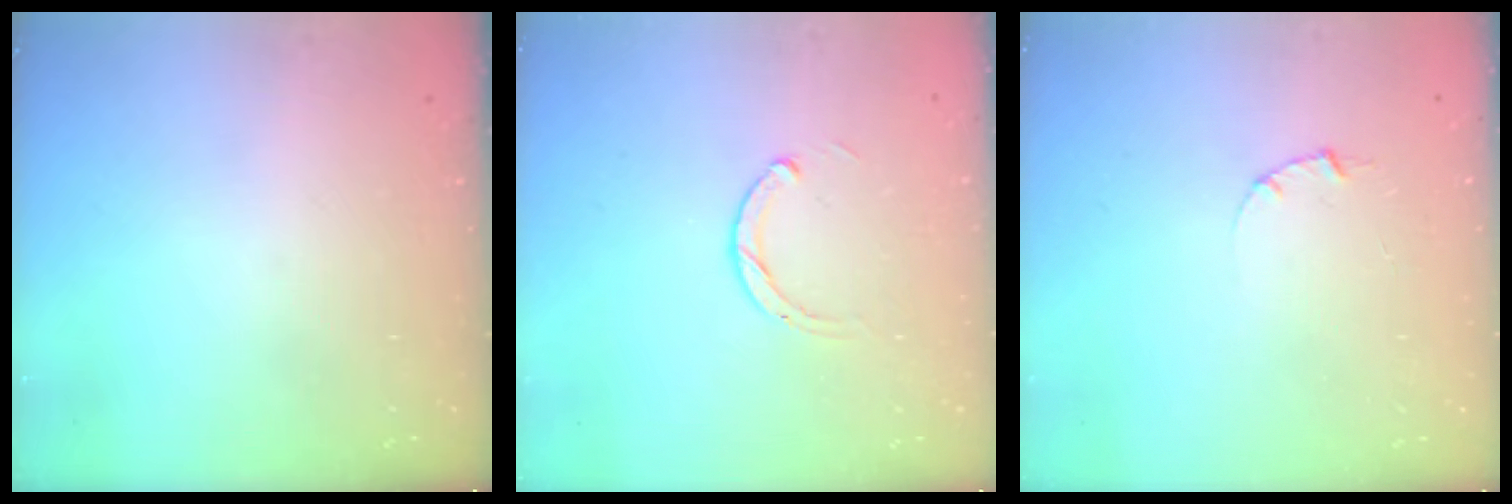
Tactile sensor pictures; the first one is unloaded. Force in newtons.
{"total": 2.3, "press": 2.3, "slide": 0.3}
{"total": 1.0, "press": 1.0, "slide": 0.3}